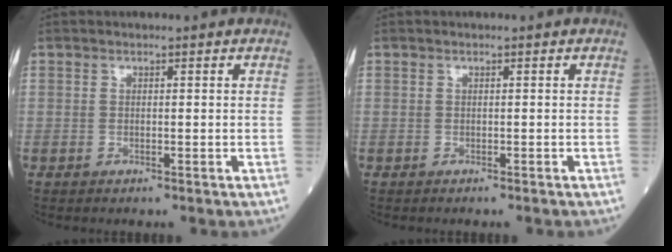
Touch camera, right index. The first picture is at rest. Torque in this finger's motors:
{"motor_torque": [-0.05, -0.03, 0.06, 0.01]}